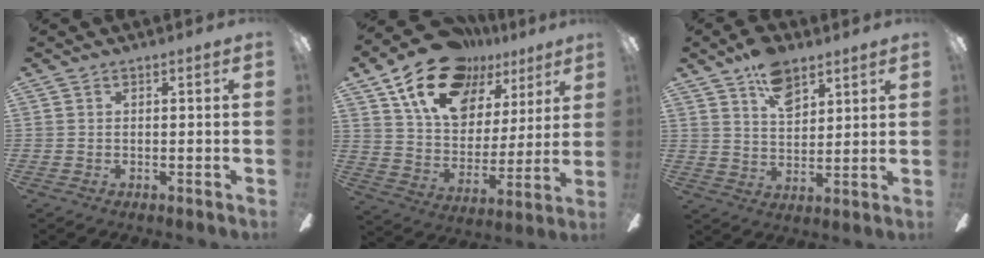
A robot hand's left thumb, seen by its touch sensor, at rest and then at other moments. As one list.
[{"total": 19.6, "force": [13.3, 11.0, 9.2], "torque": [-0.173, -0.071, 0.243]}, {"total": 10.1, "force": [6.5, 5.4, 5.4], "torque": [-0.083, -0.023, 0.115]}]